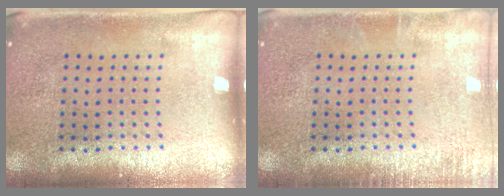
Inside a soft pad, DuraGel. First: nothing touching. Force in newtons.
{"total": 1.4, "press": 1.4, "slide": 0.2}